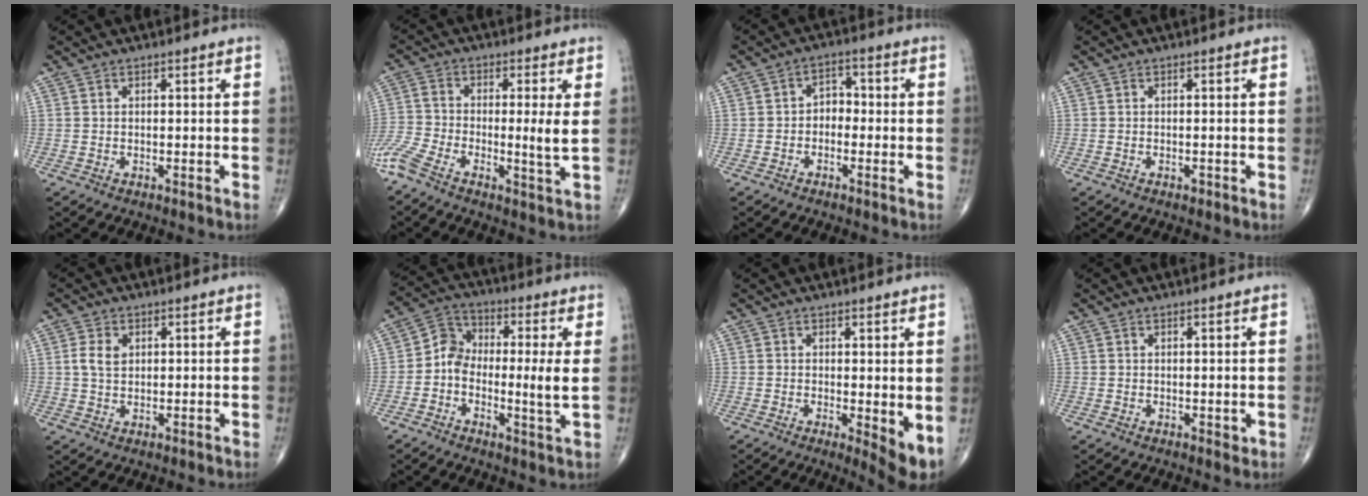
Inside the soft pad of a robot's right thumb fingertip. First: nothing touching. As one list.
[{"total": 8.9, "force": [-2.5, 1.2, 8.5], "torque": [-0.195, 0.000, -0.062]}, {"total": 3.6, "force": [-0.9, 2.7, 2.2], "torque": [-0.014, 0.021, -0.028]}, {"total": 0.5, "force": [-0.4, 0.2, 0.3], "torque": [-0.004, -0.001, -0.006]}, {"total": 3.8, "force": [1.0, 2.6, 2.6], "torque": [-0.045, 0.001, 0.020]}, {"total": 9.9, "force": [-0.2, 4.2, 9.0], "torque": [-0.149, 0.014, -0.020]}, {"total": 5.2, "force": [0.0, 1.6, 4.9], "torque": [-0.069, -0.016, 0.002]}, {"total": 0.9, "force": [0.3, 0.6, 0.6], "torque": [-0.006, -0.004, 0.006]}]